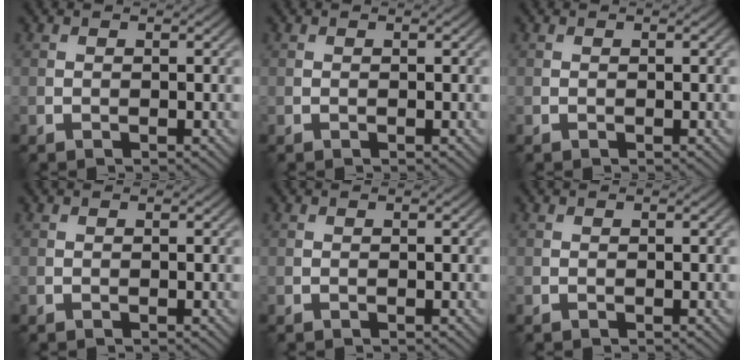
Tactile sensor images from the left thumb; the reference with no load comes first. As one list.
[{"total": 0.0}, {"total": 0.0}, {"total": 0.0}, {"total": 0.0}, {"total": 0.0}]